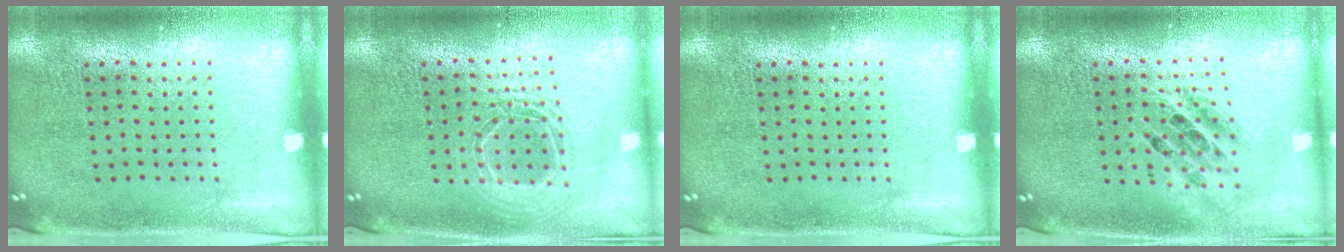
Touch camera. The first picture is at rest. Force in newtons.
{"total": 1.7, "press": 1.4, "slide": 0.9}
{"total": 0.0}
{"total": 1.7, "press": 1.4, "slide": 1.0}